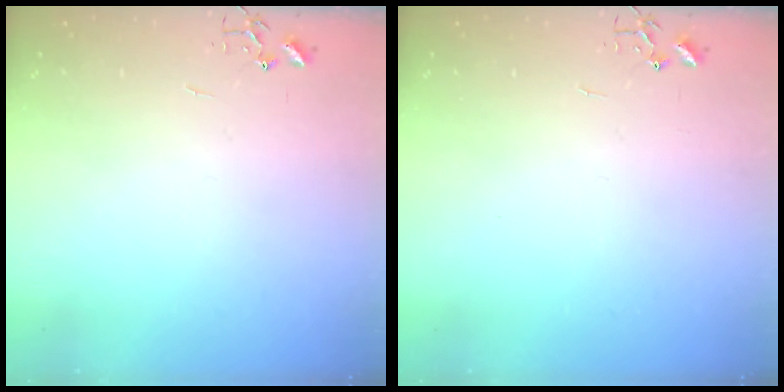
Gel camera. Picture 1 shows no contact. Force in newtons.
{"total": 0.0}